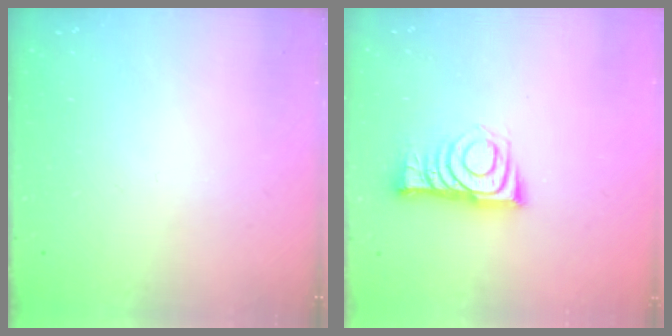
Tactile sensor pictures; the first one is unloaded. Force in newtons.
{"total": 9.5, "press": 9.5, "slide": 0.3}